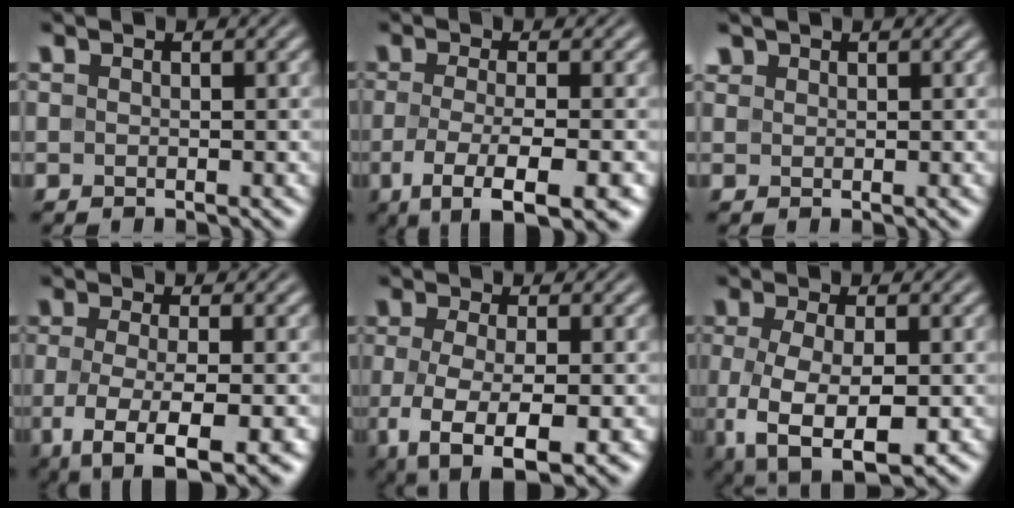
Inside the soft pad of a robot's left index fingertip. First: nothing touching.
{"total": 6.4, "force": [-2.7, 1.7, 5.5], "torque": [-0.087, -0.008, -0.048]}
{"total": 0.9, "force": [0.8, 0.5, 0.1], "torque": [-0.002, 0.002, 0.017]}
{"total": 7.0, "force": [-2.6, 2.2, 6.2], "torque": [-0.102, -0.016, -0.040]}
{"total": 6.8, "force": [-2.3, 2.5, 5.9], "torque": [-0.120, -0.017, -0.036]}
{"total": 7.2, "force": [-1.7, 3.2, 6.2], "torque": [-0.134, -0.019, -0.025]}